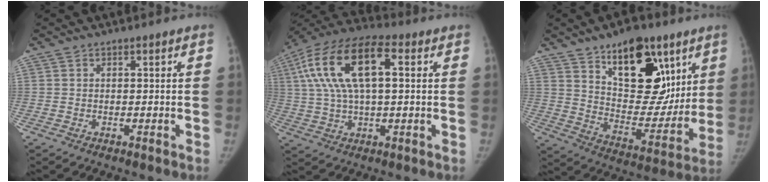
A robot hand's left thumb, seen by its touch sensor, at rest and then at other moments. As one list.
[{"total": 18.5, "force": [4.6, 8.4, 15.8], "torque": [-0.306, 0.030, 0.074]}, {"total": 22.4, "force": [11.4, 12.3, 14.9], "torque": [-0.158, -0.056, 0.182]}]